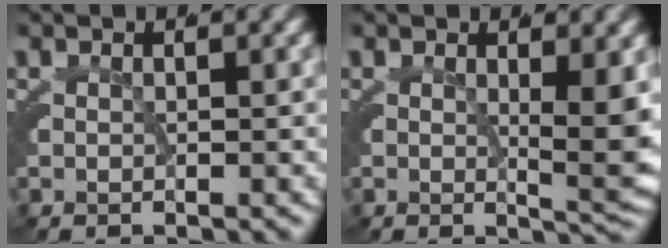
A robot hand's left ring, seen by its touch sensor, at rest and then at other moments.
{"total": 3.7, "force": [0.6, 0.5, 3.6], "torque": [-0.040, -0.016, 0.012]}